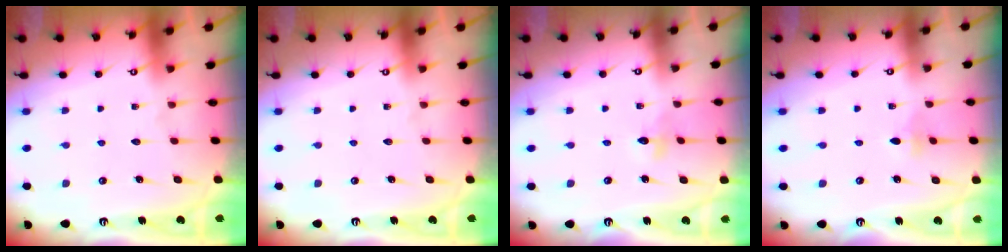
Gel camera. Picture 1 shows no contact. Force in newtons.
{"total": 0.0}
{"total": 3.0, "press": 2.9, "slide": 0.3}
{"total": 2.4, "press": 2.3, "slide": 0.7}